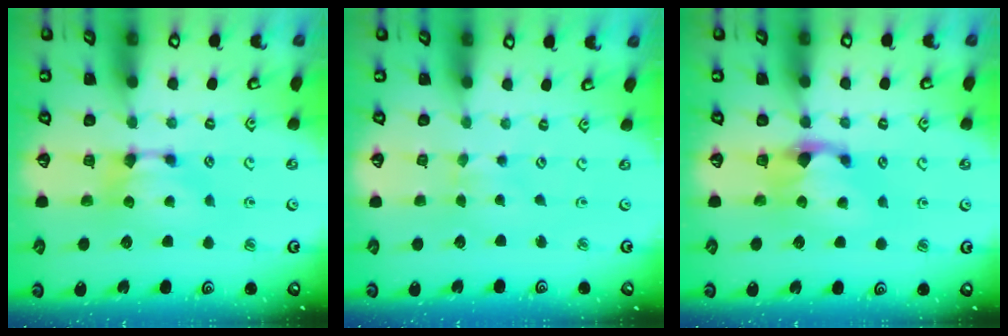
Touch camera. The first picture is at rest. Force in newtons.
{"total": 2.0, "press": 2.0, "slide": 0.1}
{"total": 1.1, "press": 0.2, "slide": 1.1}